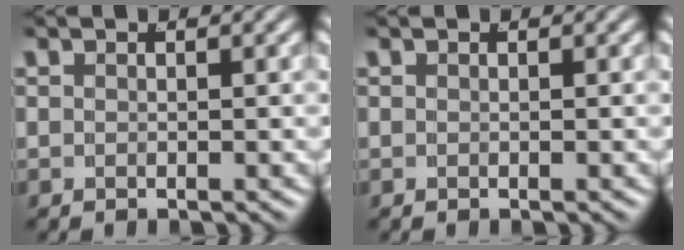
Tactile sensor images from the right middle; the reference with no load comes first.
{"total": 0.0}